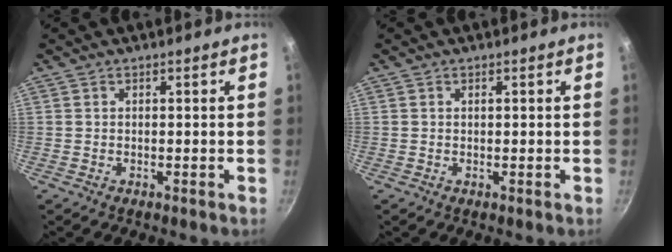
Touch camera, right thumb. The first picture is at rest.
{"total": 0.5, "force": [0.2, 0.2, 0.5], "torque": [-0.007, 0.001, 0.002]}